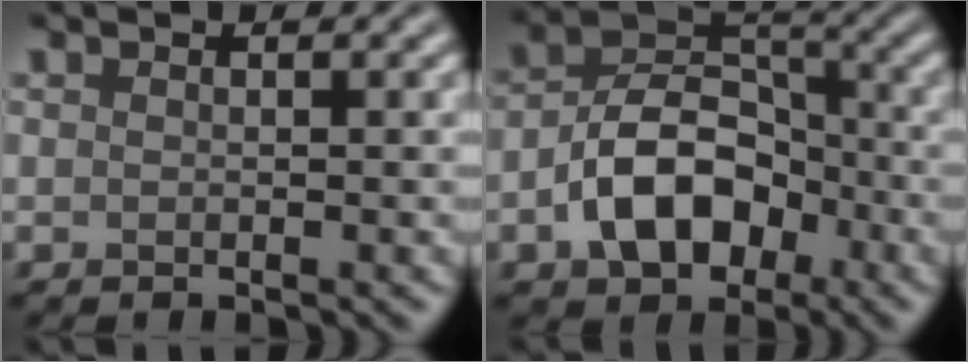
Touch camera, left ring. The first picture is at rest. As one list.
[{"total": 7.4, "force": [-2.6, 5.1, 4.6], "torque": [-0.076, 0.006, -0.053]}]